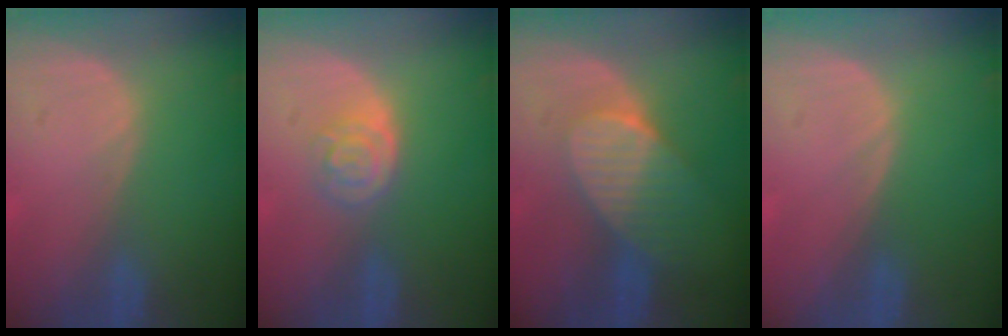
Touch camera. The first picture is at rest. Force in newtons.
{"total": 4.3, "press": 3.8, "slide": 2.0}
{"total": 7.4, "press": 6.7, "slide": 3.1}
{"total": 0.0}